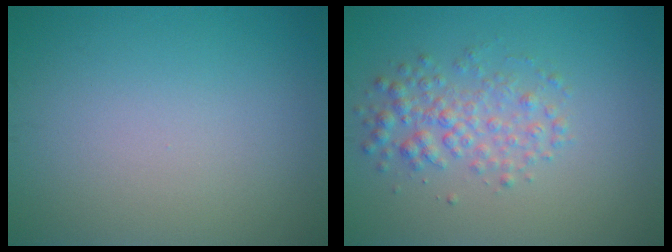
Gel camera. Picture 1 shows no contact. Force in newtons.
{"total": 3.0, "press": 3.0, "slide": 0.0}